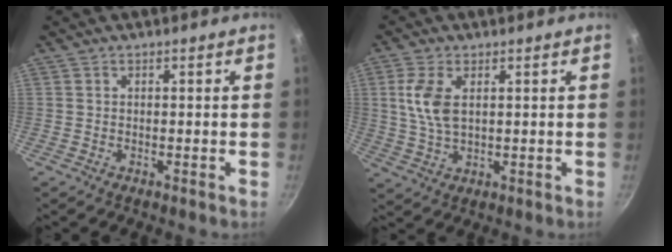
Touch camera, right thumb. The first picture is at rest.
{"total": 7.3, "force": [1.8, 3.9, 5.9], "torque": [-0.121, -0.004, 0.037]}